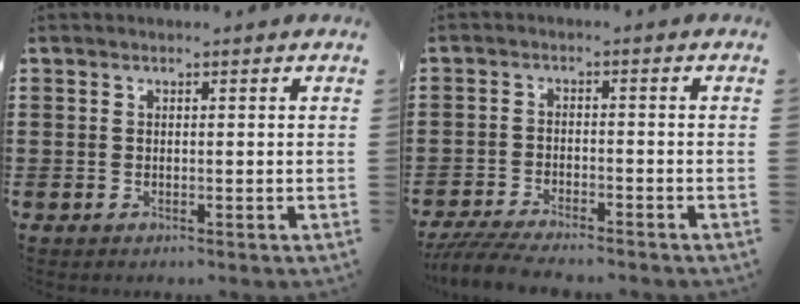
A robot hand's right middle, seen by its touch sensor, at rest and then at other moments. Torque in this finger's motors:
{"motor_torque": [0.53, -0.29, 0.12, 0.12]}